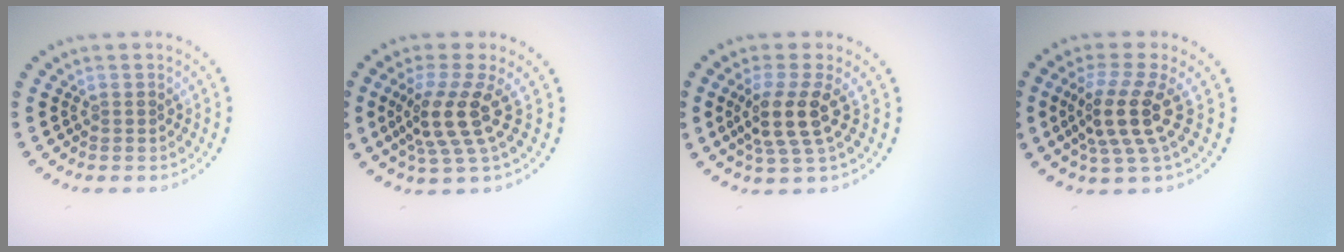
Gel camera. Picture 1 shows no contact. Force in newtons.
{"total": 4.3, "press": 3.1, "slide": 2.9}
{"total": 3.9, "press": 3.0, "slide": 2.4}
{"total": 4.3, "press": 3.5, "slide": 2.5}